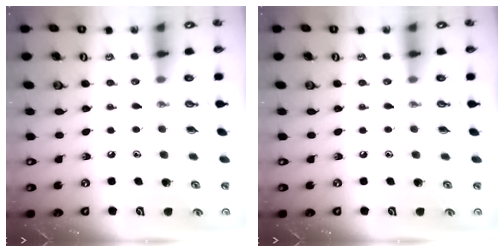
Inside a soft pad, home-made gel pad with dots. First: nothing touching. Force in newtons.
{"total": 0.0}